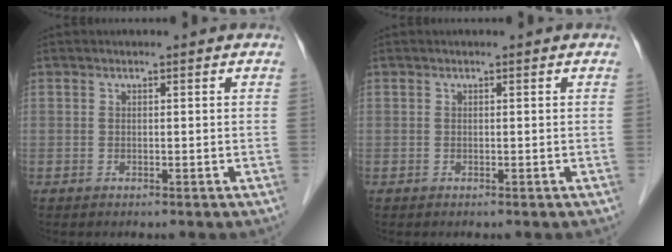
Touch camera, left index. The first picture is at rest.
{"total": 0.0}